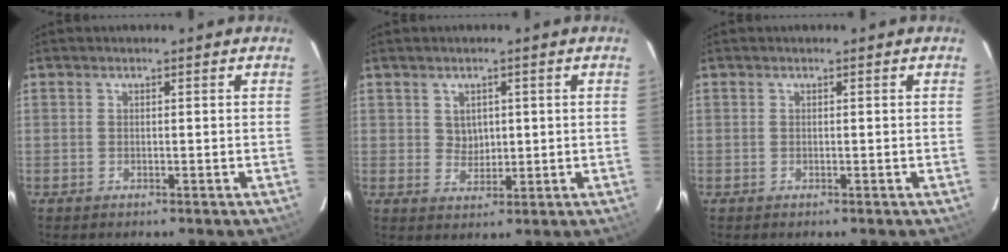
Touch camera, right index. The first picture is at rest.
{"total": 3.2, "force": [0.9, 2.9, 1.1], "torque": [-0.015, 0.006, 0.021]}
{"total": 0.0}